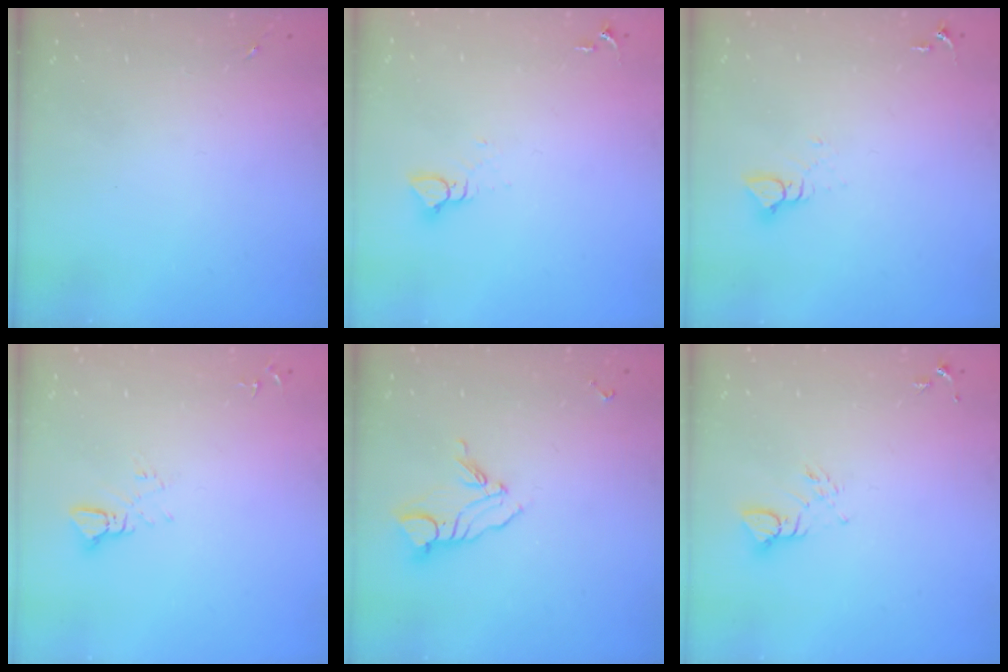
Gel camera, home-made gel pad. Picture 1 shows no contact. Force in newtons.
{"total": 3.9, "press": 3.9, "slide": 0.4}
{"total": 3.3, "press": 3.3, "slide": 0.3}
{"total": 3.8, "press": 3.8, "slide": 0.3}
{"total": 8.5, "press": 8.4, "slide": 0.9}
{"total": 3.8, "press": 3.8, "slide": 0.3}